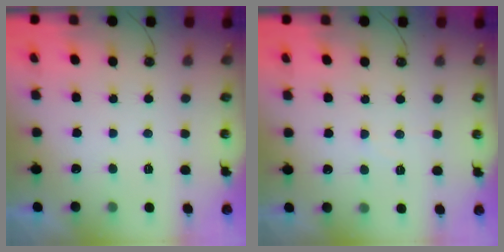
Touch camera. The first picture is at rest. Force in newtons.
{"total": 5.4, "press": 5.3, "slide": 0.6}